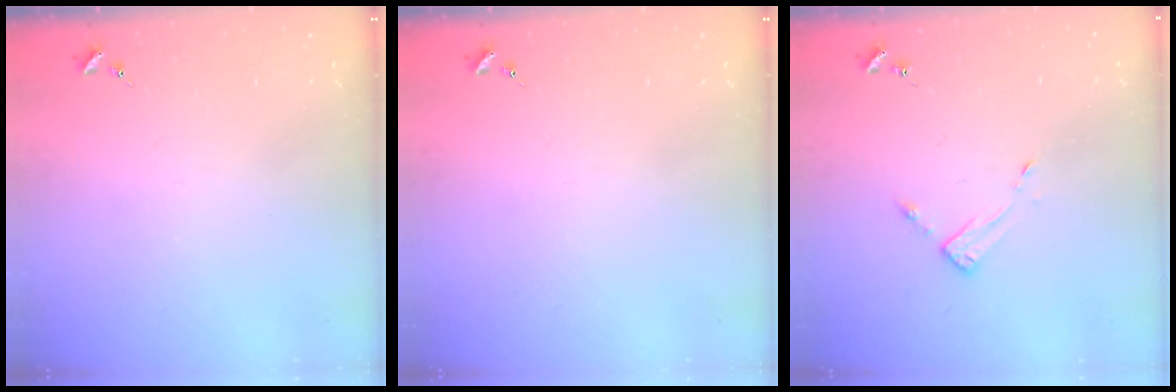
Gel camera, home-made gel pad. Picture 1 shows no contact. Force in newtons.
{"total": 0.0}
{"total": 3.1, "press": 3.1, "slide": 0.3}